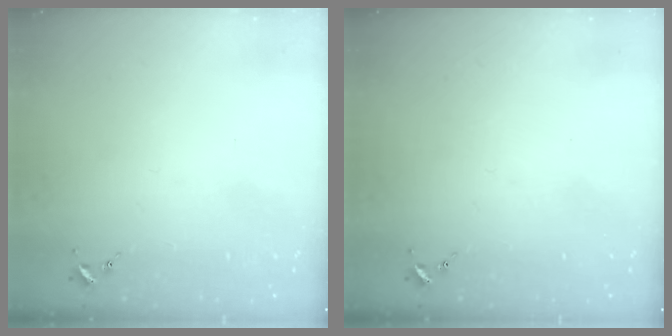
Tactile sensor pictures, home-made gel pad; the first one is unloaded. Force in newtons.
{"total": 0.0}